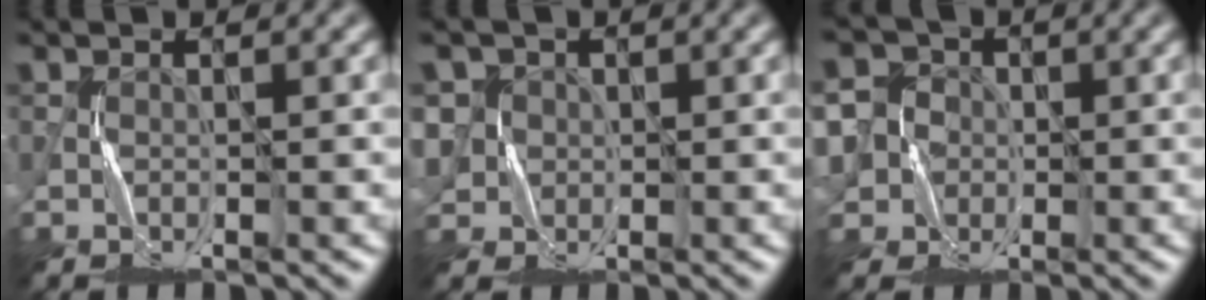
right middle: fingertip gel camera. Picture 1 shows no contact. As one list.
[{"total": 4.6, "force": [0.7, 4.4, 1.3], "torque": [-0.031, 0.021, 0.007]}, {"total": 8.3, "force": [-0.2, 7.8, 2.8], "torque": [-0.070, 0.032, -0.040]}]